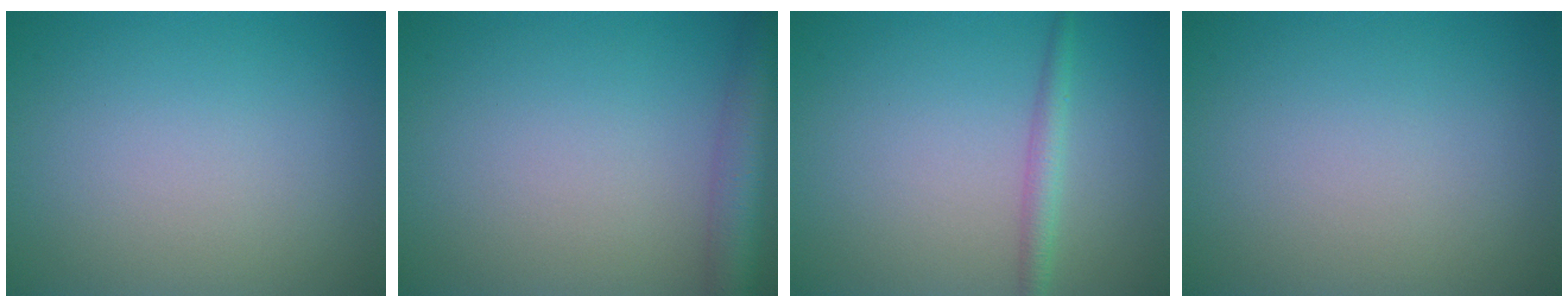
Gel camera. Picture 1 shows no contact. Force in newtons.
{"total": 4.5, "press": 4.5, "slide": 0.2}
{"total": 1.9, "press": 1.8, "slide": 0.1}
{"total": 0.0}